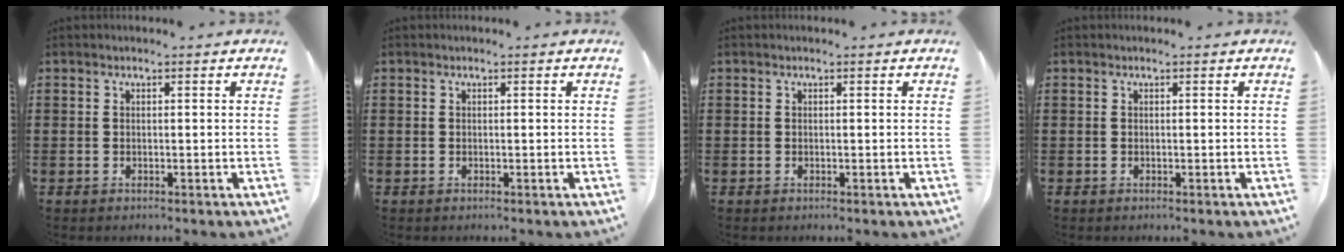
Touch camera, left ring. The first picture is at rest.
{"total": 0.0}
{"total": 0.0}
{"total": 0.0}